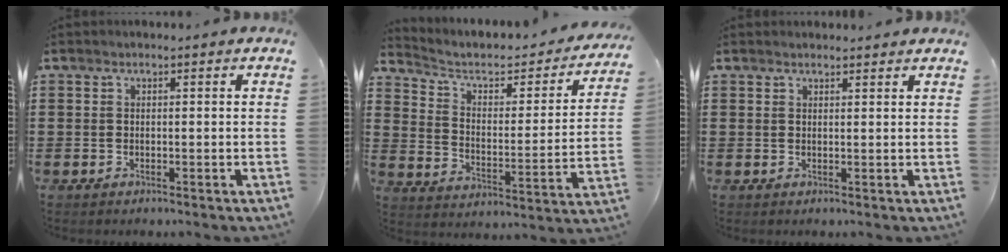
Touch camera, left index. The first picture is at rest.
{"total": 4.3, "force": [2.9, 2.3, 2.1], "torque": [-0.061, -0.018, 0.041]}
{"total": 1.3, "force": [1.2, 0.2, 0.2], "torque": [-0.006, 0.000, 0.024]}